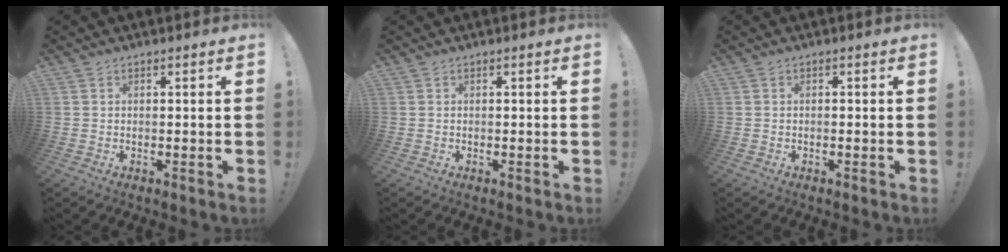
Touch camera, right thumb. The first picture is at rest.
{"total": 0.0}
{"total": 0.7, "force": [-0.5, 0.0, 0.5], "torque": [-0.011, 0.001, -0.008]}